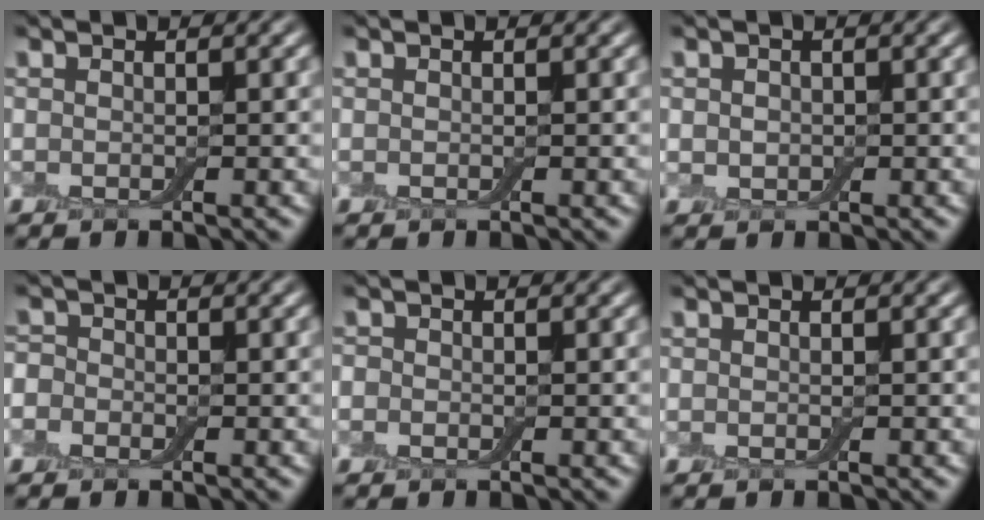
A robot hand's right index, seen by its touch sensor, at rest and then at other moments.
{"total": 0.0}
{"total": 1.5, "force": [0.3, 1.3, 0.5], "torque": [0.003, 0.005, -0.006]}
{"total": 1.5, "force": [-0.7, 1.2, 0.4], "torque": [0.001, 0.004, -0.023]}
{"total": 0.5, "force": [-0.2, 0.5, 0.0], "torque": [0.002, 0.002, -0.007]}
{"total": 0.0}